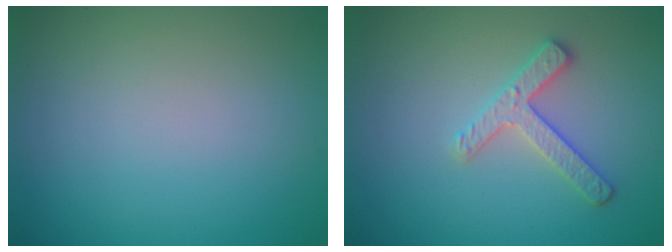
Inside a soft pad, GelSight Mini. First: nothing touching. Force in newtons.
{"total": 2.5, "press": 2.4, "slide": 0.8}